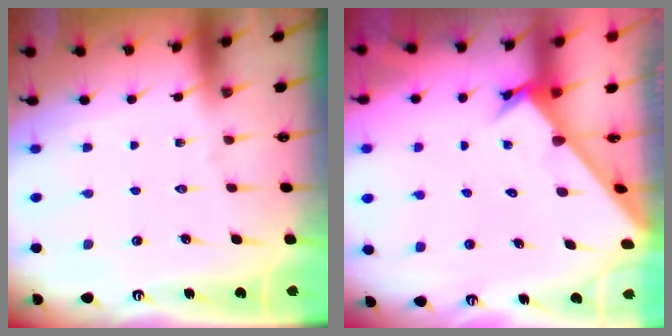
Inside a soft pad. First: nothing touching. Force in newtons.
{"total": 2.7, "press": 2.7, "slide": 0.3}